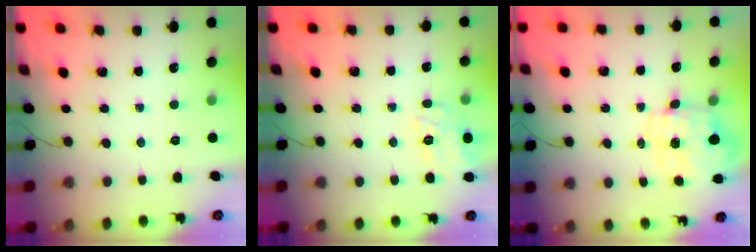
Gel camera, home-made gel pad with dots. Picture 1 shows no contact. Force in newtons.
{"total": 8.5, "press": 8.5, "slide": 1.0}
{"total": 1.5, "press": 1.4, "slide": 0.4}